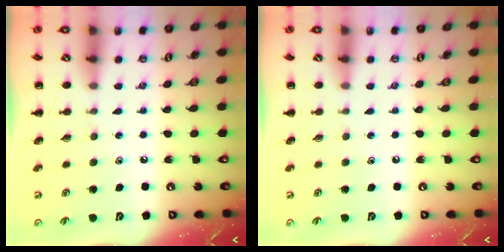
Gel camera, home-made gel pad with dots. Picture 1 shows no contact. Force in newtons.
{"total": 0.0}